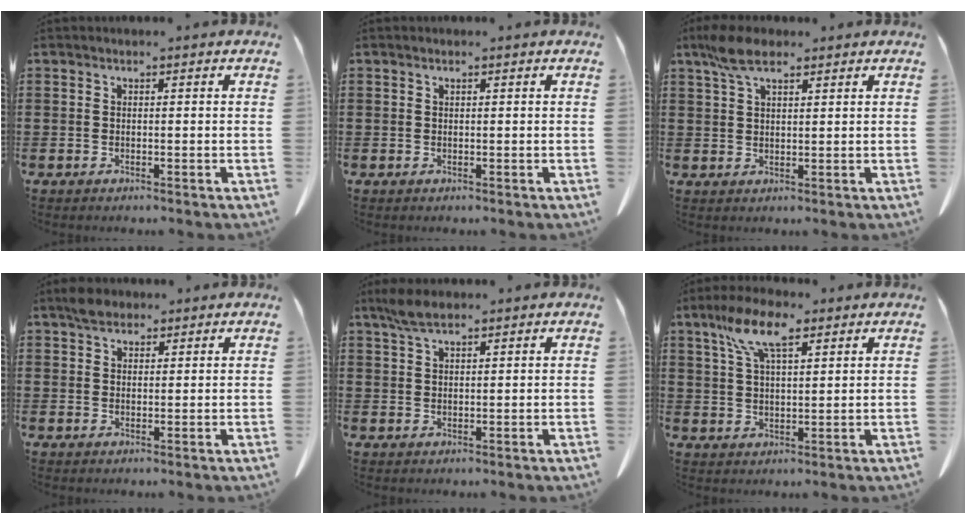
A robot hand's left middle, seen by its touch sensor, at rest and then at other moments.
{"total": 0.0}
{"total": 5.5, "force": [3.4, 2.1, 3.8], "torque": [-0.090, 0.004, 0.060]}
{"total": 3.1, "force": [2.5, 1.5, 1.2], "torque": [-0.022, 0.004, 0.045]}
{"total": 3.9, "force": [2.7, 1.2, 2.5], "torque": [-0.055, 0.005, 0.050]}
{"total": 8.6, "force": [5.2, 2.8, 6.2], "torque": [-0.135, 0.007, 0.094]}